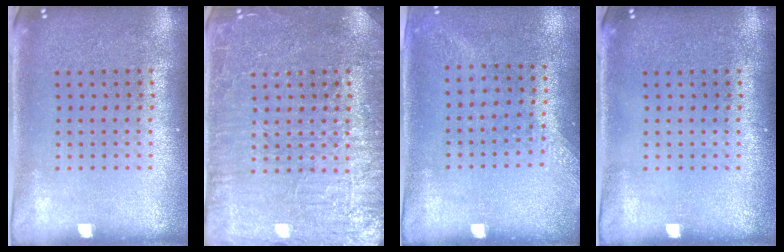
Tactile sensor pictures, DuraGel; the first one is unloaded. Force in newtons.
{"total": 4.0, "press": 3.9, "slide": 0.7}
{"total": 1.3, "press": 1.0, "slide": 0.8}
{"total": 0.0}